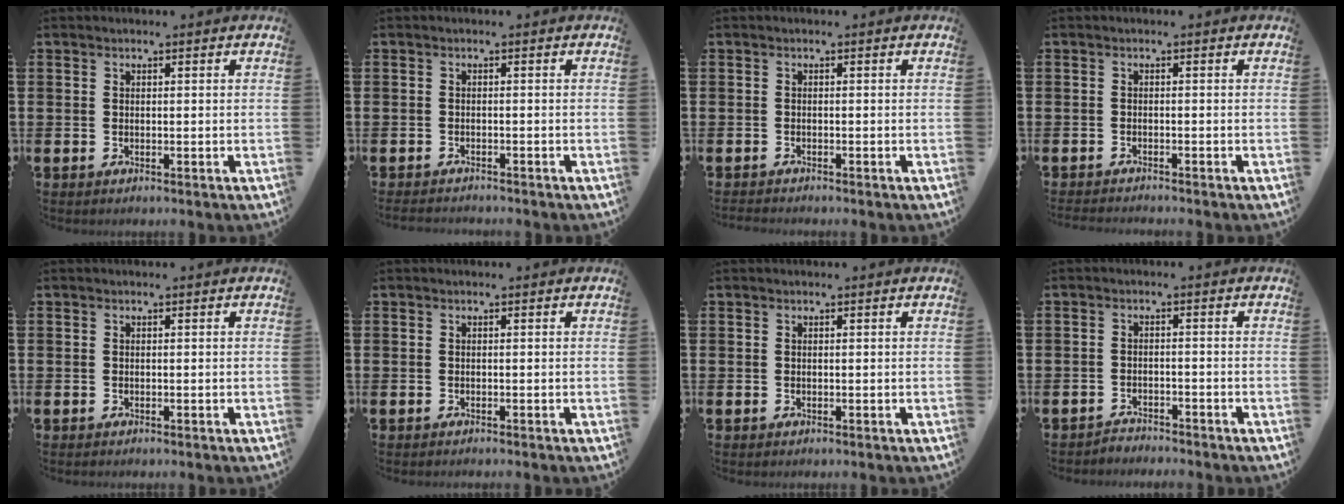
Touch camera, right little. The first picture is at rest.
{"total": 0.9, "force": [-0.9, 0.1, 0.0], "torque": [-0.004, -0.001, -0.019]}
{"total": 0.5, "force": [-0.5, 0.0, 0.0], "torque": [-0.001, -0.003, -0.011]}
{"total": 0.9, "force": [-0.9, -0.1, 0.0], "torque": [-0.002, -0.001, -0.019]}
{"total": 0.0}
{"total": 0.0}
{"total": 0.0}
{"total": 1.9, "force": [-1.9, 0.1, -0.3], "torque": [-0.002, 0.005, -0.043]}